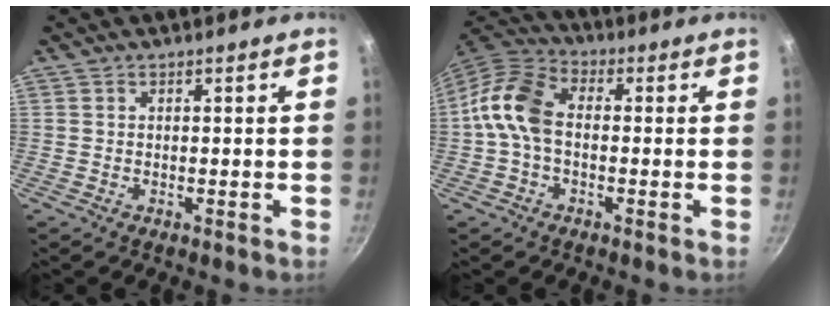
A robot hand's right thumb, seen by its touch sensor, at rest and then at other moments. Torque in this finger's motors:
{"motor_torque": [-0.16, 0.55, 0.81, 0.44, 0.35]}